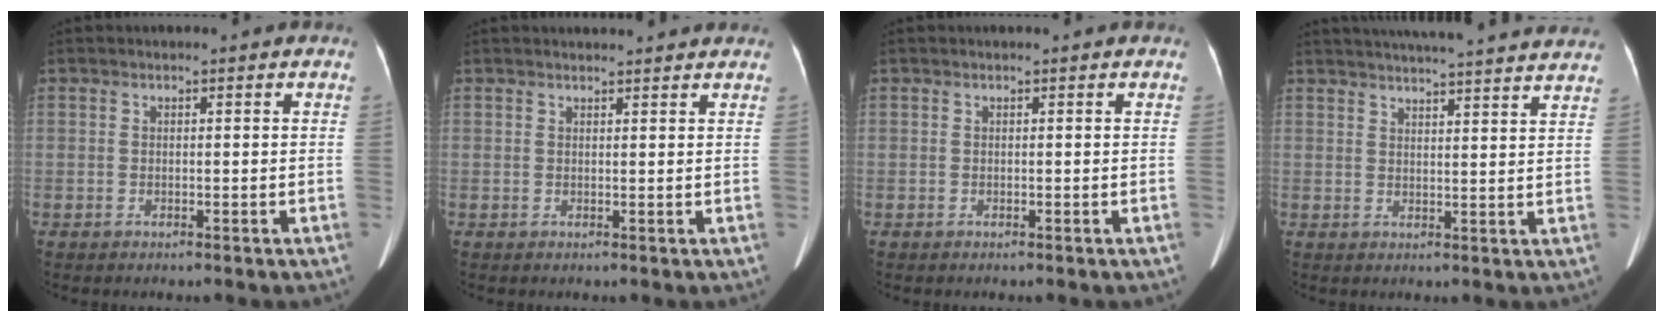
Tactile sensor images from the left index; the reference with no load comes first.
{"total": 4.6, "force": [4.4, 0.3, 1.0], "torque": [-0.015, 0.020, 0.049]}
{"total": 0.0}
{"total": 21.7, "force": [20.2, 0.5, 7.9], "torque": [-0.120, -0.003, 0.253]}